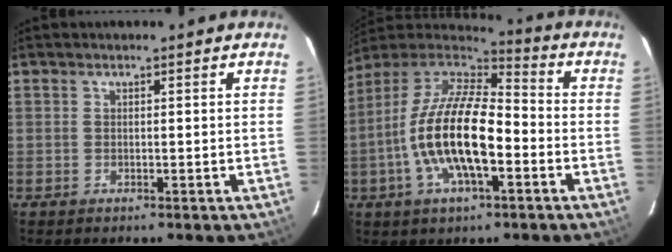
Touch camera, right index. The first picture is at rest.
{"total": 18.5, "force": [-4.8, 7.0, 16.5], "torque": [-0.323, -0.008, -0.094]}